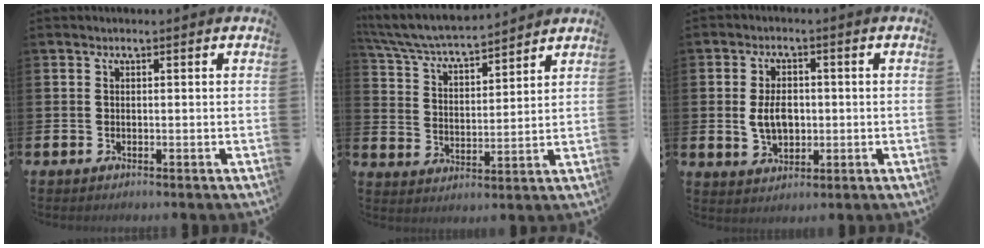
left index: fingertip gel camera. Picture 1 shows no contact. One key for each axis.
{"total": 6.1, "fx": 5.9, "fy": 0.8, "fz": 1.6, "tx": -0.063, "ty": -0.042, "tz": 0.100}
{"total": 4.9, "fx": 0.1, "fy": 3.3, "fz": 3.6, "tx": -0.055, "ty": 0.004, "tz": -0.005}